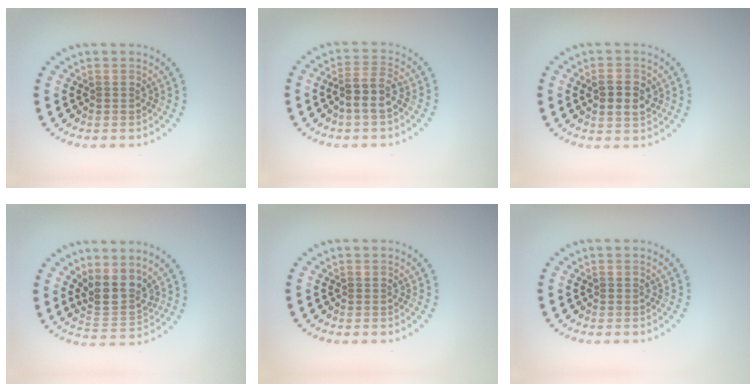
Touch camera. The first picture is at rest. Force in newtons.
{"total": 2.7, "press": 2.4, "slide": 1.2}
{"total": 3.0, "press": 3.0, "slide": 0.3}
{"total": 3.7, "press": 2.9, "slide": 2.2}
{"total": 0.0}
{"total": 0.0}